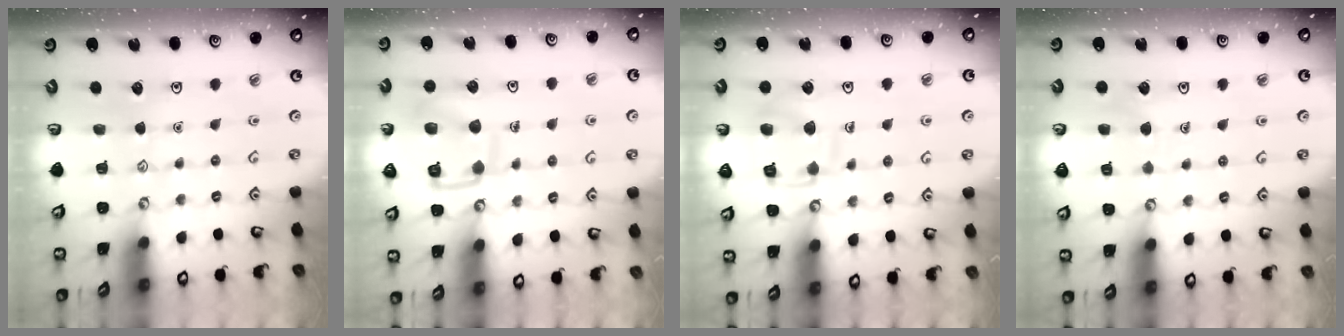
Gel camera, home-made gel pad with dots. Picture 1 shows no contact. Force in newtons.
{"total": 12.0, "press": 12.0, "slide": 0.6}
{"total": 10.9, "press": 10.9, "slide": 0.8}
{"total": 4.2, "press": 4.1, "slide": 0.4}